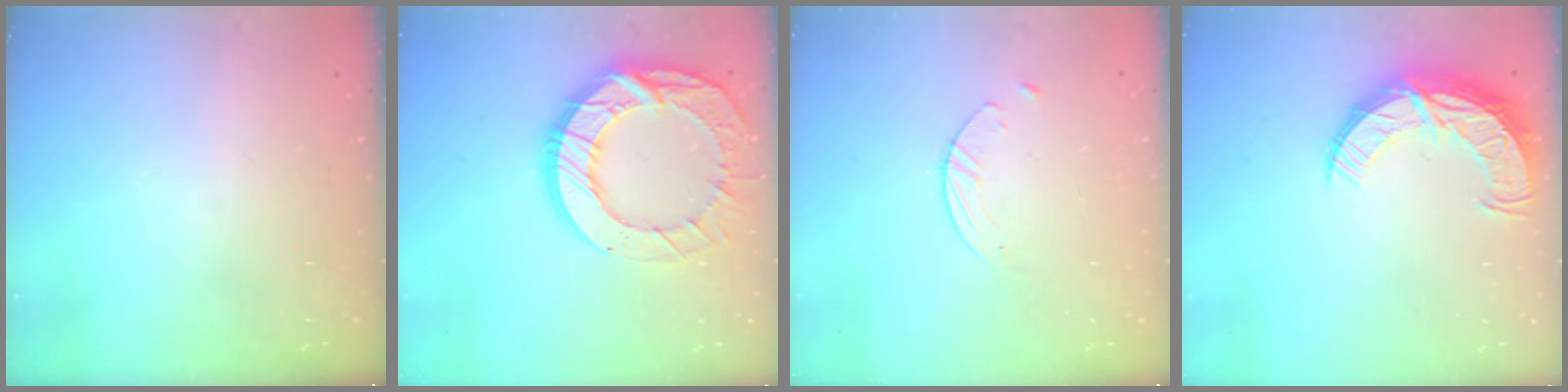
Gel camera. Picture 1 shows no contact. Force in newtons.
{"total": 19.8, "press": 19.7, "slide": 1.7}
{"total": 3.6, "press": 3.6, "slide": 0.4}
{"total": 12.4, "press": 12.4, "slide": 1.0}